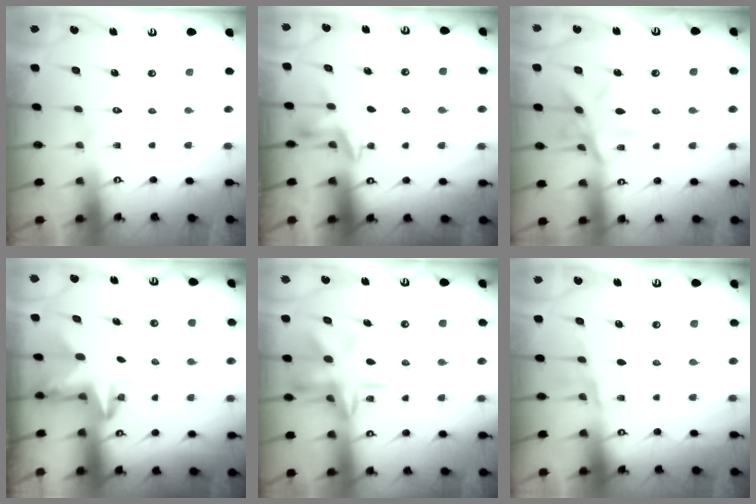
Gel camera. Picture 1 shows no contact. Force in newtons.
{"total": 3.6, "press": 3.5, "slide": 0.6}
{"total": 10.2, "press": 10.2, "slide": 0.6}
{"total": 3.3, "press": 3.3, "slide": 0.1}
{"total": 13.4, "press": 13.4, "slide": 1.0}
{"total": 3.9, "press": 3.7, "slide": 1.3}